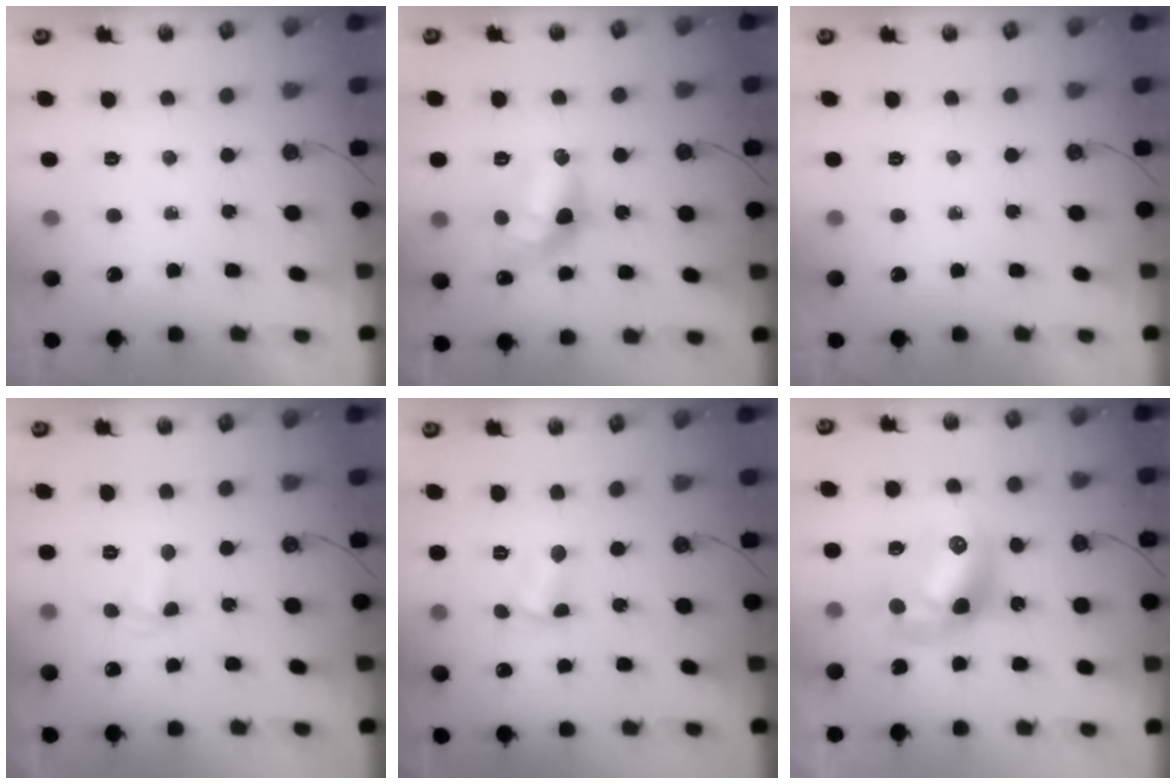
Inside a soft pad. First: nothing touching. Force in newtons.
{"total": 13.3, "press": 13.3, "slide": 0.6}
{"total": 0.0}
{"total": 2.6, "press": 2.6, "slide": 0.6}
{"total": 3.1, "press": 3.1, "slide": 0.2}
{"total": 13.5, "press": 13.4, "slide": 1.1}